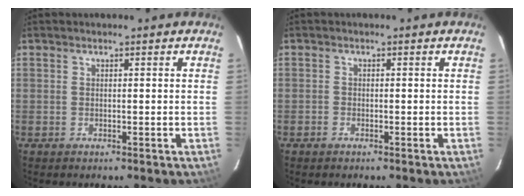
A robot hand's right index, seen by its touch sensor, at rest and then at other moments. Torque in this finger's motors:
{"motor_torque": [0.11, -0.09, 0.06, 0.00]}